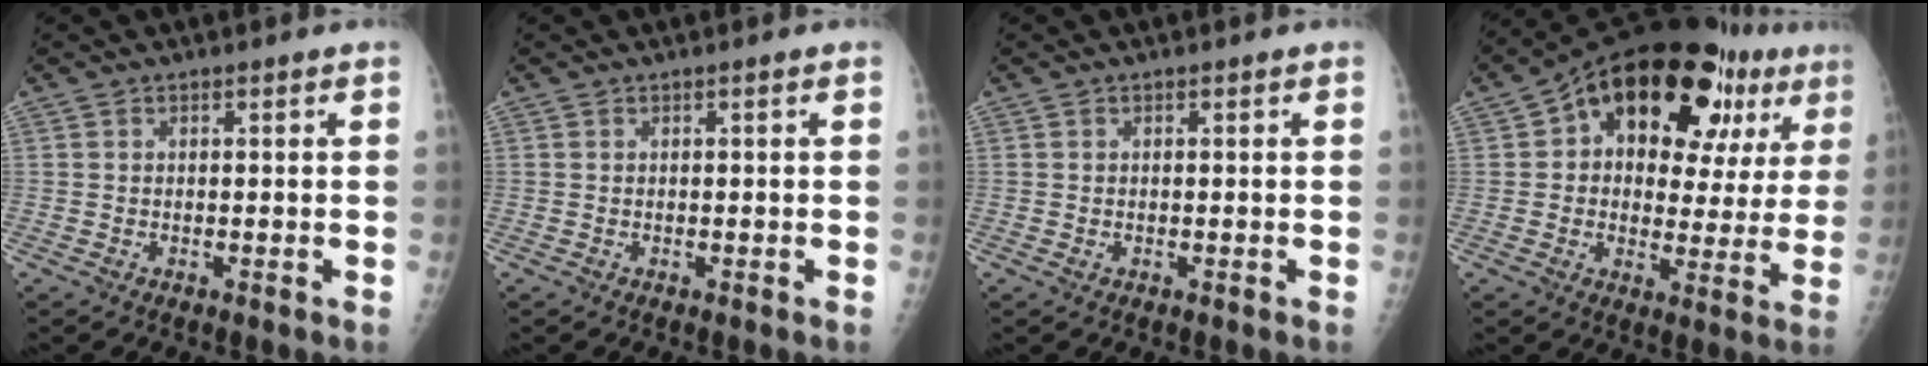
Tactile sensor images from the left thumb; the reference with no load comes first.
{"total": 0.0}
{"total": 0.6, "force": [0.0, 0.5, 0.3], "torque": [-0.004, 0.000, 0.000]}
{"total": 23.4, "force": [9.8, 13.2, 16.6], "torque": [-0.190, 0.021, 0.140]}